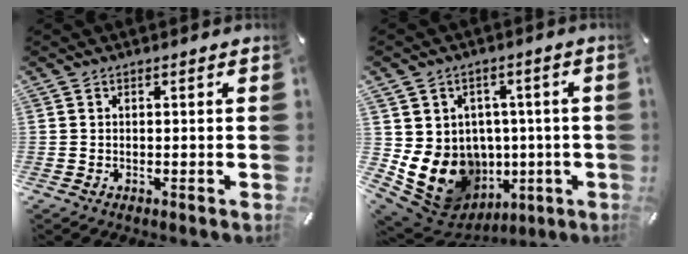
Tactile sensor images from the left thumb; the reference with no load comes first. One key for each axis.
{"total": 13.7, "fx": -2.8, "fy": 12.0, "fz": 6.0, "tx": -0.113, "ty": -0.005, "tz": -0.033}